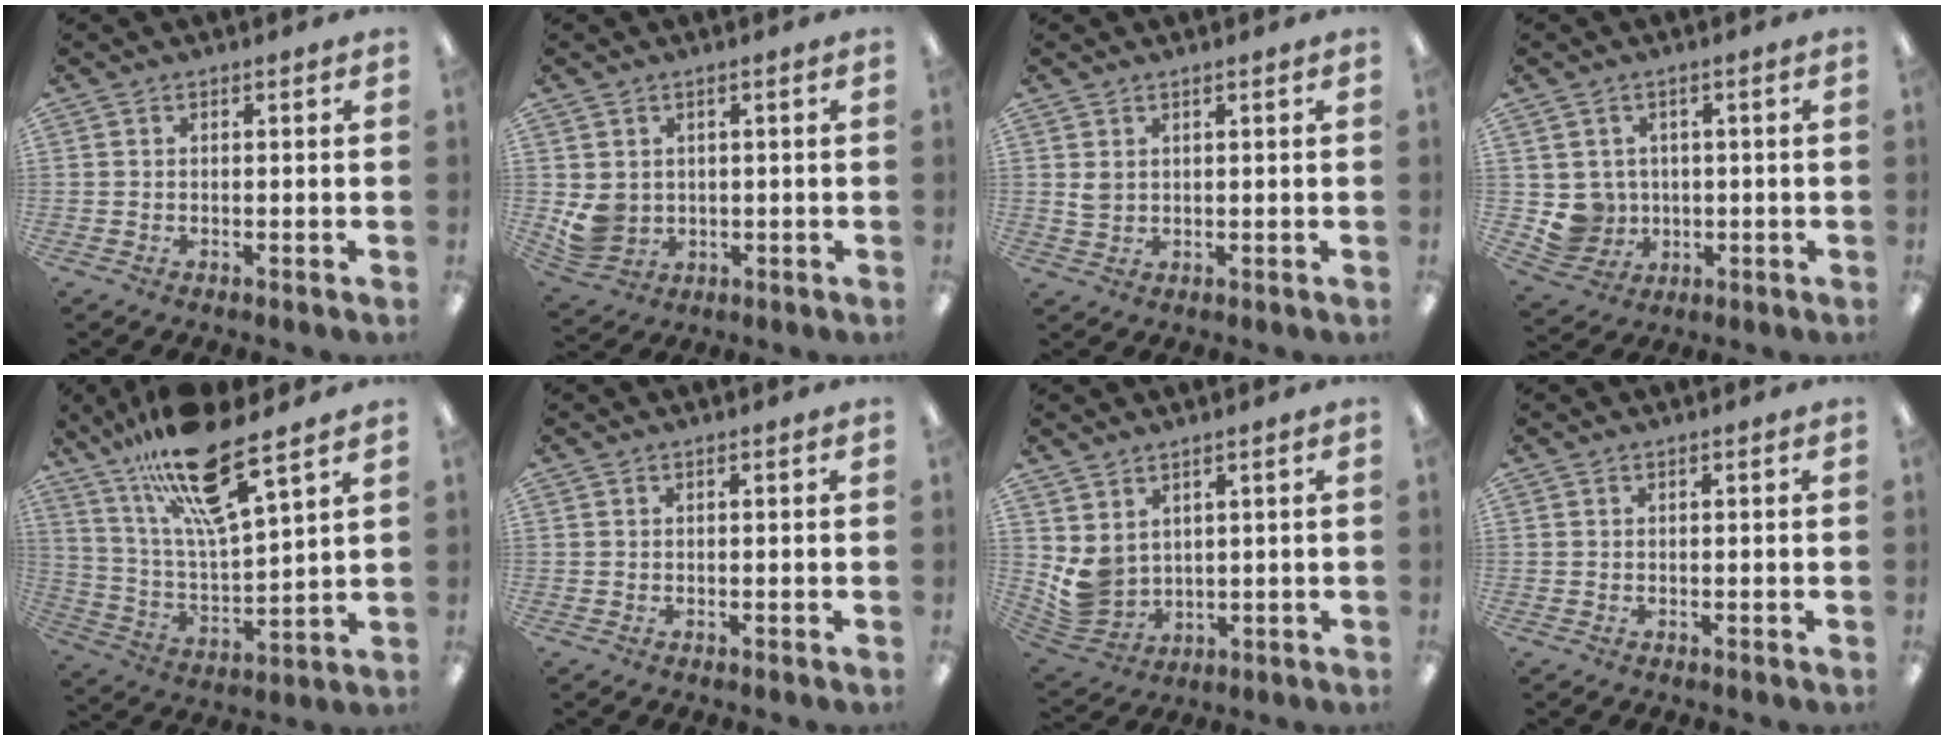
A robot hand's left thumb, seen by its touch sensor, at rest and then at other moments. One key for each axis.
{"total": 5.1, "fx": 1.2, "fy": 4.6, "fz": 1.8, "tx": -0.048, "ty": -0.004, "tz": 0.025}
{"total": 2.1, "fx": 1.0, "fy": 1.3, "fz": 1.3, "tx": -0.028, "ty": 0.003, "tz": 0.017}
{"total": 6.0, "fx": 0.6, "fy": 6.0, "fz": 0.6, "tx": -0.038, "ty": -0.004, "tz": 0.020}
{"total": 19.0, "fx": 13.9, "fy": 4.0, "fz": 12.2, "tx": -0.227, "ty": -0.076, "tz": 0.233}
{"total": 0.0}
{"total": 5.5, "fx": 2.6, "fy": 4.4, "fz": 2.1, "tx": -0.058, "ty": -0.025, "tz": 0.053}
{"total": 0.0}